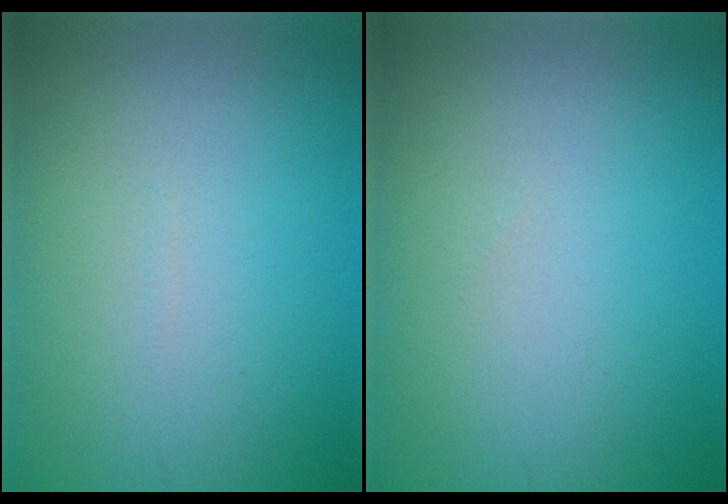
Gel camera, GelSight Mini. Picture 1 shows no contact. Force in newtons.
{"total": 0.0}